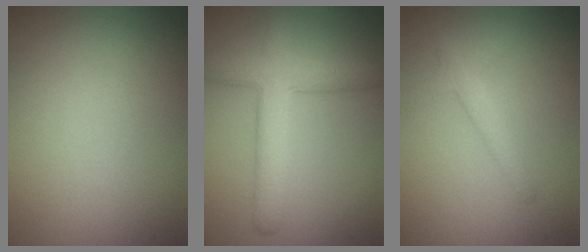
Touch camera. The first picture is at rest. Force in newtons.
{"total": 4.9, "press": 4.9, "slide": 0.2}
{"total": 1.9, "press": 1.9, "slide": 0.1}